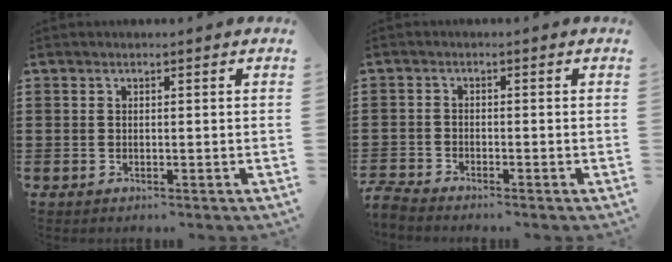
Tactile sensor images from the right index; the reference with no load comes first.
{"total": 2.2, "force": [-2.2, 0.1, 0.0], "torque": [-0.012, -0.002, -0.049]}